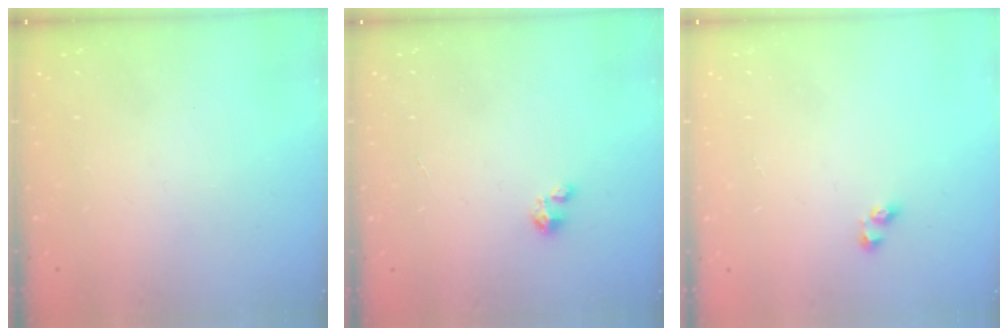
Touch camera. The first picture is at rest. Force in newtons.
{"total": 2.1, "press": 2.1, "slide": 0.2}
{"total": 2.7, "press": 2.6, "slide": 0.6}